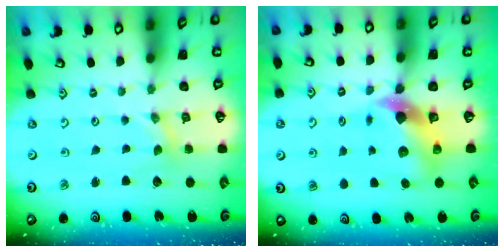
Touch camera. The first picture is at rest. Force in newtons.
{"total": 8.2, "press": 8.1, "slide": 1.2}